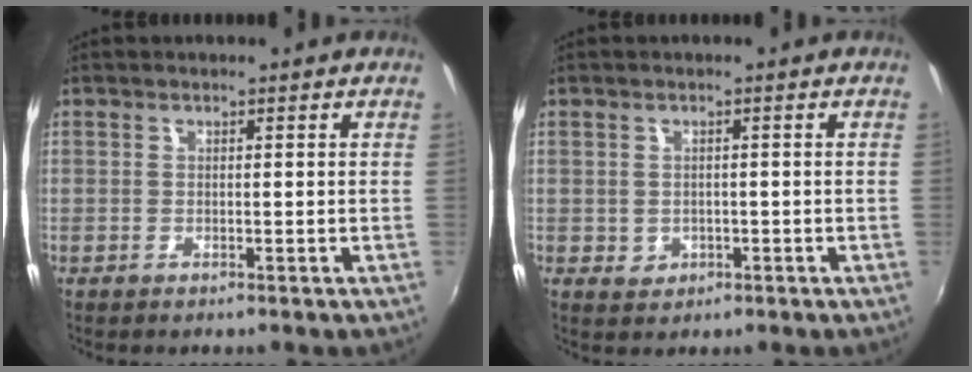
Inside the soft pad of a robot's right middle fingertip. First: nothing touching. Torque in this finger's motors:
{"motor_torque": [0.28, -0.21, 0.02, 0.00]}